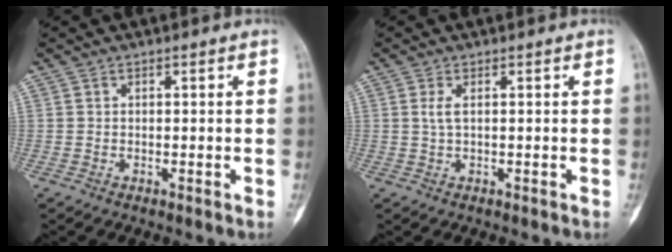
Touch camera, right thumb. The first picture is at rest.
{"total": 1.7, "force": [0.4, 0.7, 1.6], "torque": [-0.033, 0.002, 0.011]}